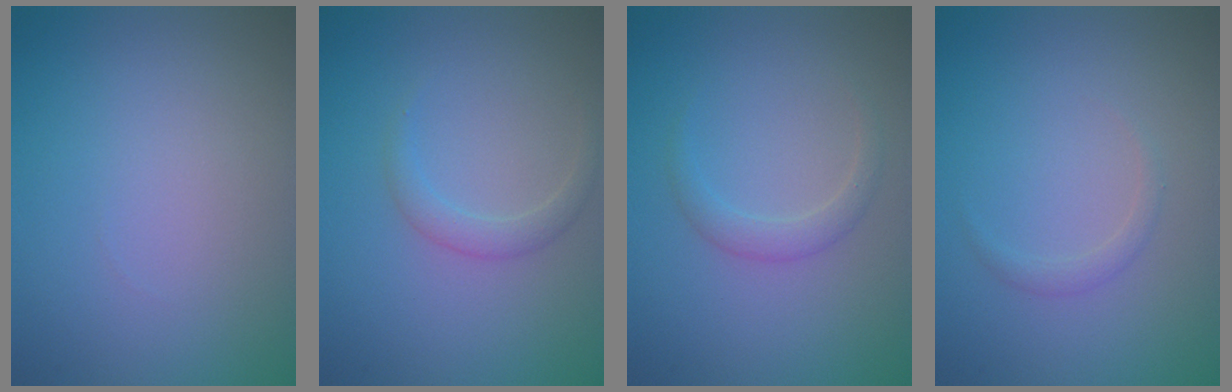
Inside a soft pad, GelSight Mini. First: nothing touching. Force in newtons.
{"total": 1.6, "press": 1.6, "slide": 0.2}
{"total": 1.5, "press": 1.5, "slide": 0.1}
{"total": 0.9, "press": 0.9, "slide": 0.1}